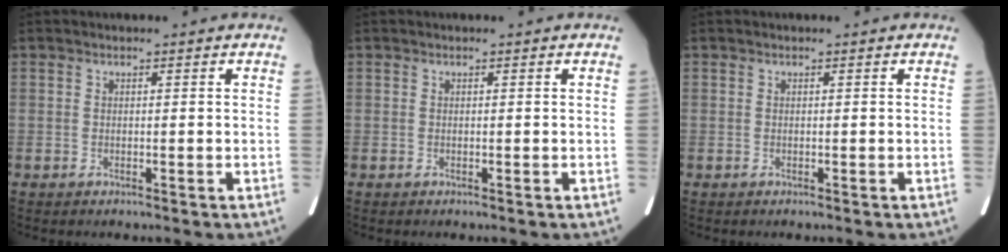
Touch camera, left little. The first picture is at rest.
{"total": 0.0}
{"total": 0.0}